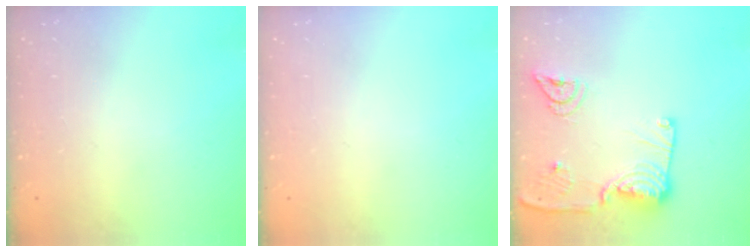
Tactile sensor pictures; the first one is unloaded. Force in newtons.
{"total": 0.0}
{"total": 16.4, "press": 16.3, "slide": 2.0}